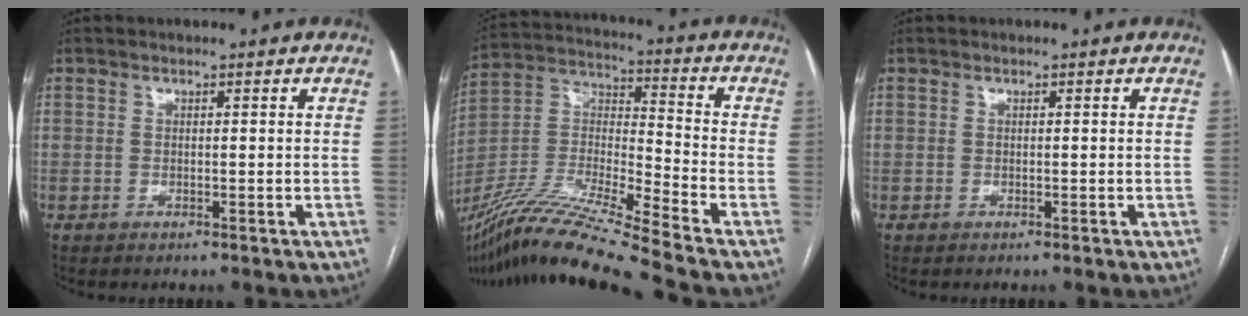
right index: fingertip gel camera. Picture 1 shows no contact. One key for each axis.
{"total": 20.7, "fx": -17.6, "fy": -1.9, "fz": 10.8, "tx": -0.236, "ty": -0.021, "tz": -0.327}
{"total": 0.0}